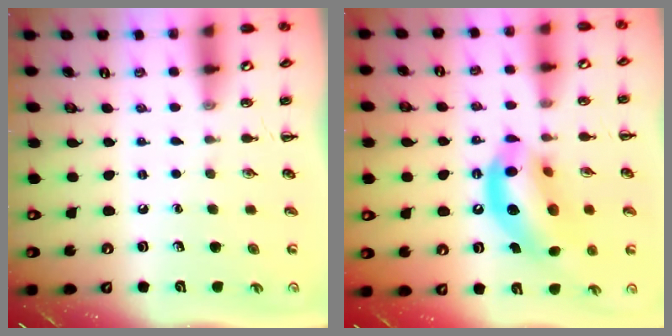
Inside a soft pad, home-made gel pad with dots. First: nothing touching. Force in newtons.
{"total": 16.1, "press": 15.5, "slide": 4.4}